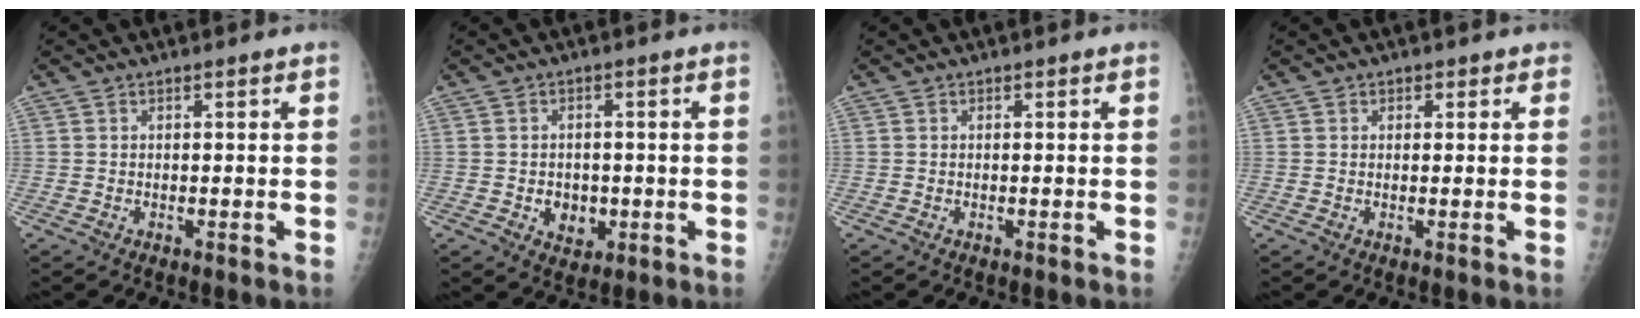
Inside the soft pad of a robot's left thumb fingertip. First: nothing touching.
{"total": 4.5, "force": [-0.9, 3.6, 2.5], "torque": [-0.015, 0.004, -0.005]}
{"total": 0.0}
{"total": 1.2, "force": [0.5, 1.0, 0.1], "torque": [0.017, 0.000, 0.001]}